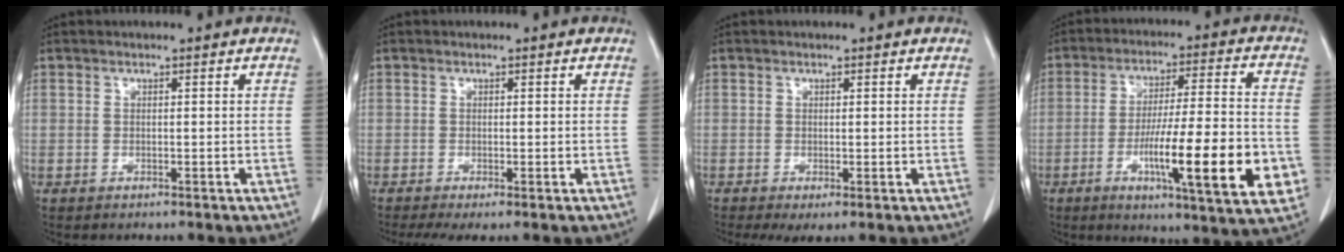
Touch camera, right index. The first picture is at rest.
{"total": 3.0, "force": [-1.9, 0.6, 2.2], "torque": [-0.043, -0.012, -0.033]}
{"total": 2.3, "force": [-1.0, 0.7, 2.0], "torque": [-0.032, -0.009, -0.011]}
{"total": 18.2, "force": [-5.2, 1.6, 17.3], "torque": [-0.241, -0.011, -0.076]}